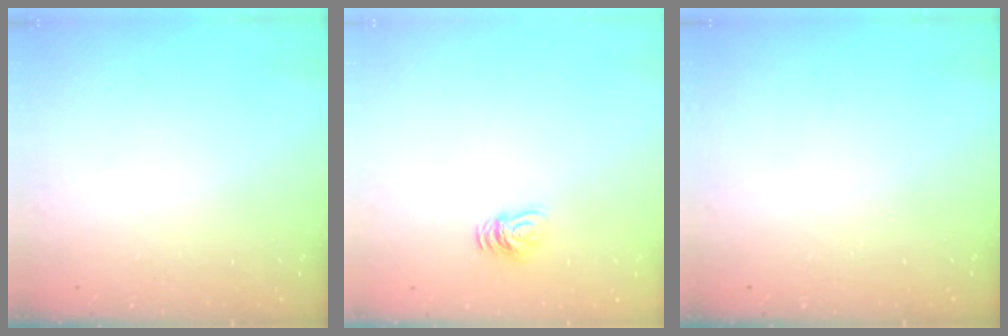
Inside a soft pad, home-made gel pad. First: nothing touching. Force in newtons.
{"total": 5.4, "press": 5.4, "slide": 0.4}
{"total": 0.0}